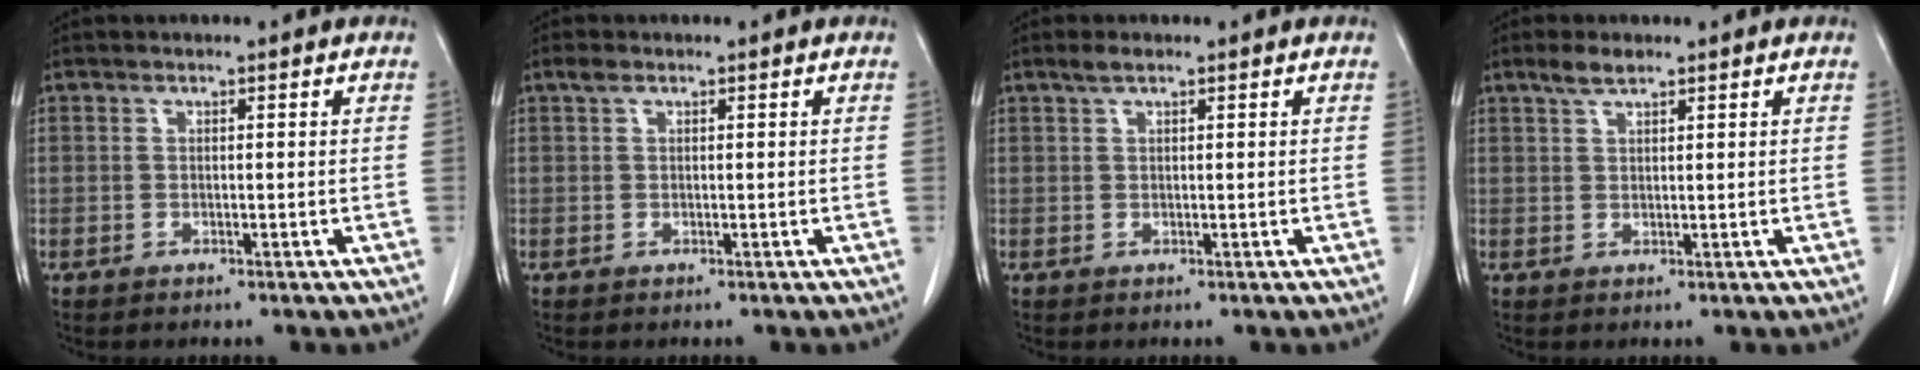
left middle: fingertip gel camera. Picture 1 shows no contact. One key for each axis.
{"total": 1.0, "fx": 0.7, "fy": 0.4, "fz": 0.6, "tx": -0.014, "ty": 0.013, "tz": 0.013}
{"total": 1.4, "fx": 1.1, "fy": 0.2, "fz": 0.9, "tx": -0.025, "ty": 0.006, "tz": 0.023}
{"total": 2.6, "fx": 2.0, "fy": 0.6, "fz": 1.6, "tx": -0.036, "ty": 0.006, "tz": 0.039}